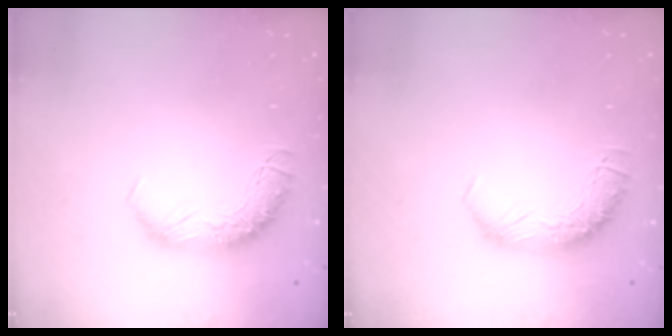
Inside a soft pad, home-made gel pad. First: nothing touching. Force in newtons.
{"total": 0.0}